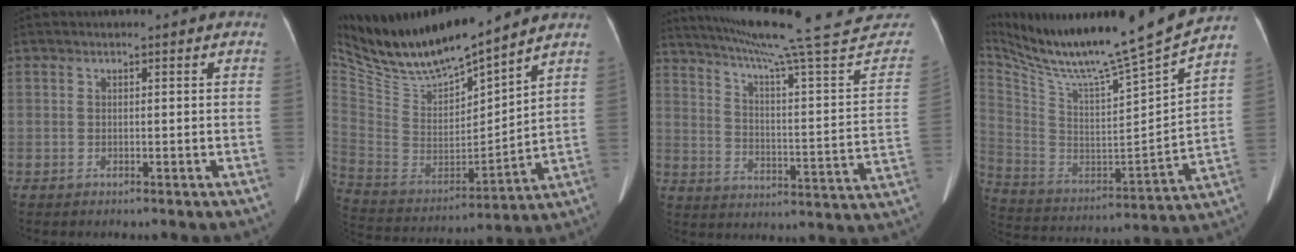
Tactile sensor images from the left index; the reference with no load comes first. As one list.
[{"total": 22.5, "force": [20.0, 3.1, 9.8], "torque": [-0.205, -0.008, 0.361]}, {"total": 31.2, "force": [28.2, 0.8, 13.3], "torque": [-0.211, -0.092, 0.357]}, {"total": 23.4, "force": [20.3, -1.3, 11.7], "torque": [-0.218, -0.061, 0.330]}]